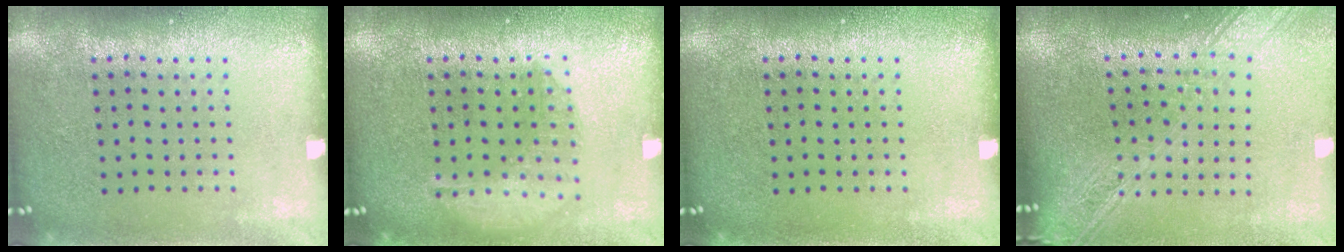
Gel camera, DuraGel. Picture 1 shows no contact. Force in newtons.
{"total": 1.4, "press": 1.3, "slide": 0.6}
{"total": 0.0}
{"total": 2.2, "press": 1.8, "slide": 1.3}